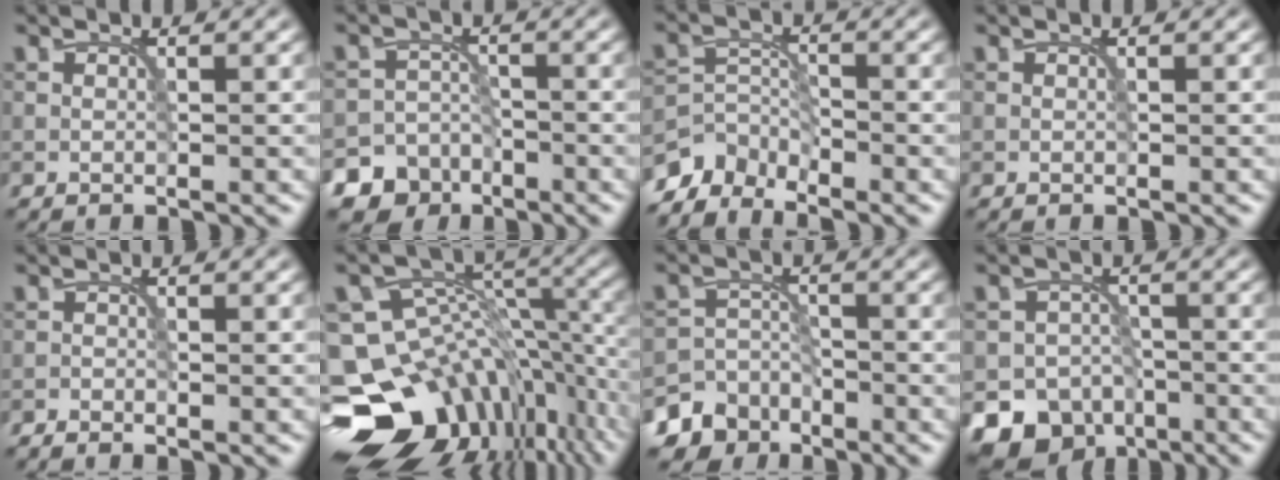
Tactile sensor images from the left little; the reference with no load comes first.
{"total": 7.9, "force": [-5.5, 5.6, 0.4], "torque": [0.015, -0.018, -0.105]}
{"total": 4.0, "force": [-3.7, 1.3, 0.5], "torque": [-0.007, -0.003, -0.084]}
{"total": 0.0}
{"total": 0.9, "force": [-0.9, 0.0, 0.2], "torque": [0.001, -0.002, -0.021]}
{"total": 16.3, "force": [-9.1, 11.1, 7.7], "torque": [-0.143, -0.002, -0.127]}
{"total": 7.2, "force": [-5.4, 4.6, 0.6], "torque": [0.007, -0.012, -0.100]}
{"total": 9.2, "force": [-6.0, 6.6, 2.1], "torque": [-0.019, -0.016, -0.105]}